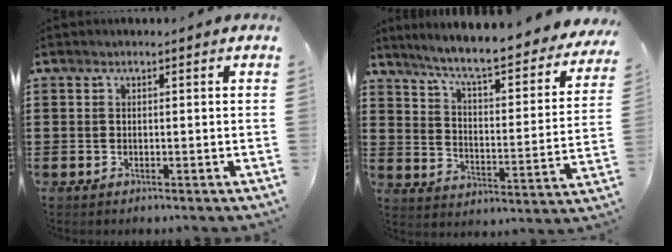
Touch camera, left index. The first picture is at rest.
{"total": 6.7, "force": [5.8, -0.1, 3.3], "torque": [-0.087, -0.045, 0.092]}